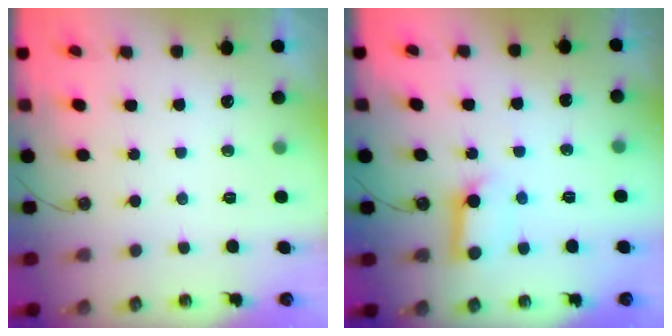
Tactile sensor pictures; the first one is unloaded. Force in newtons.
{"total": 9.3, "press": 9.2, "slide": 1.0}